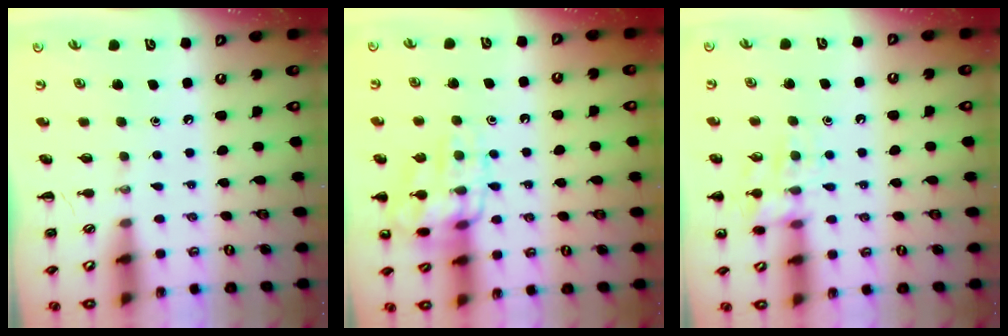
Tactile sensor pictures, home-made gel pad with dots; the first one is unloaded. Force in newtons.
{"total": 15.2, "press": 15.1, "slide": 0.5}
{"total": 12.7, "press": 12.6, "slide": 1.4}